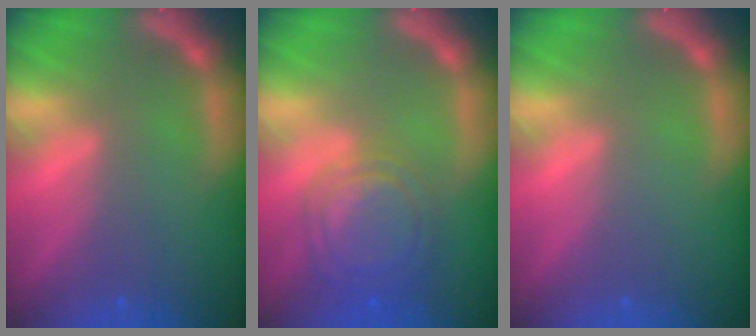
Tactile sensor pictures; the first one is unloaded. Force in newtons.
{"total": 7.0}
{"total": 0.0}